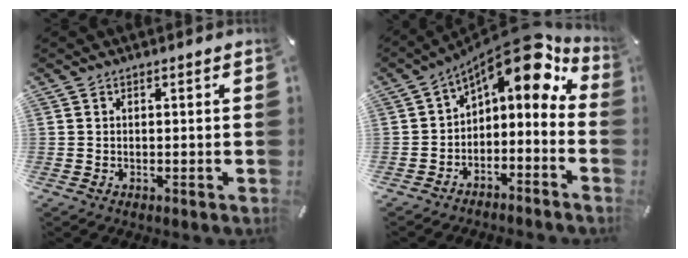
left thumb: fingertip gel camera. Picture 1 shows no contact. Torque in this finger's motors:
{"motor_torque": [1.73, 3.27, 1.00, 0.83, 0.15]}